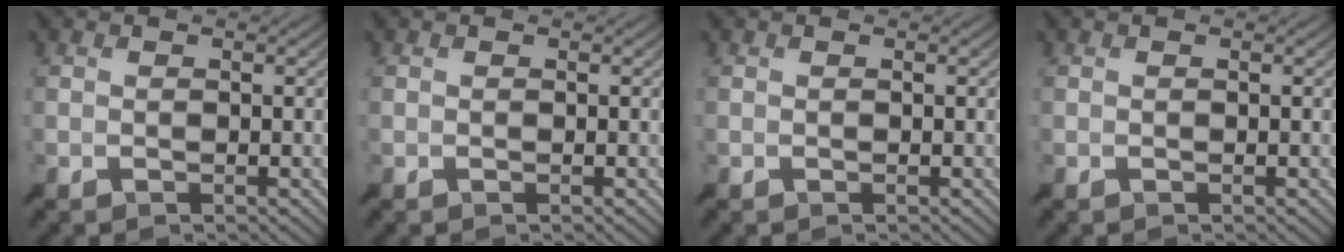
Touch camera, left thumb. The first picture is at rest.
{"total": 0.0}
{"total": 0.0}
{"total": 0.0}